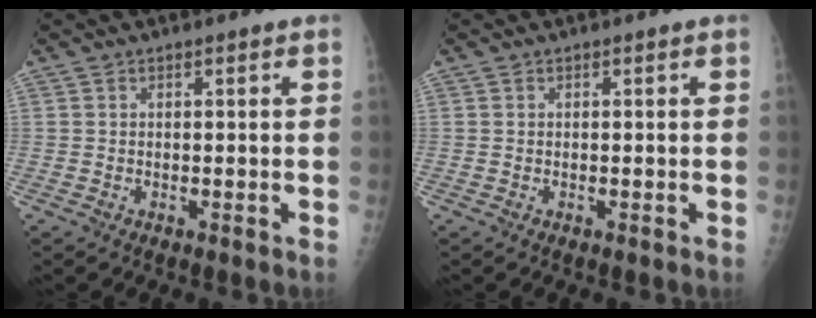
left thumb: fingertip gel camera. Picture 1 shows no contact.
{"total": 0.0}